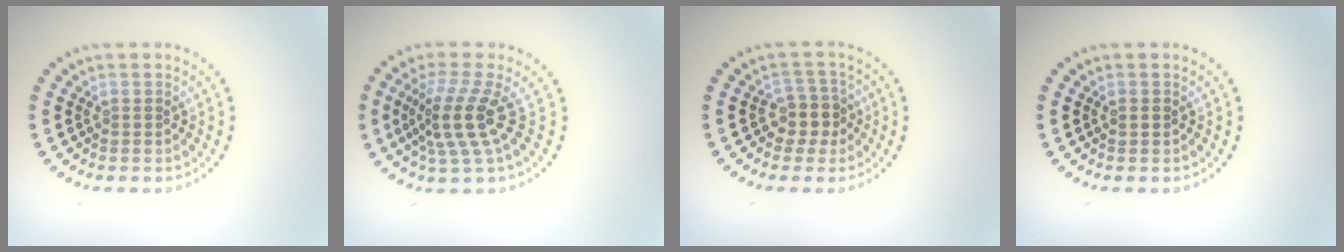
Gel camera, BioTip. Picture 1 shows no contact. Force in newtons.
{"total": 4.2, "press": 3.0, "slide": 3.0}
{"total": 2.7, "press": 2.2, "slide": 1.5}
{"total": 0.9, "press": 0.9, "slide": 0.1}